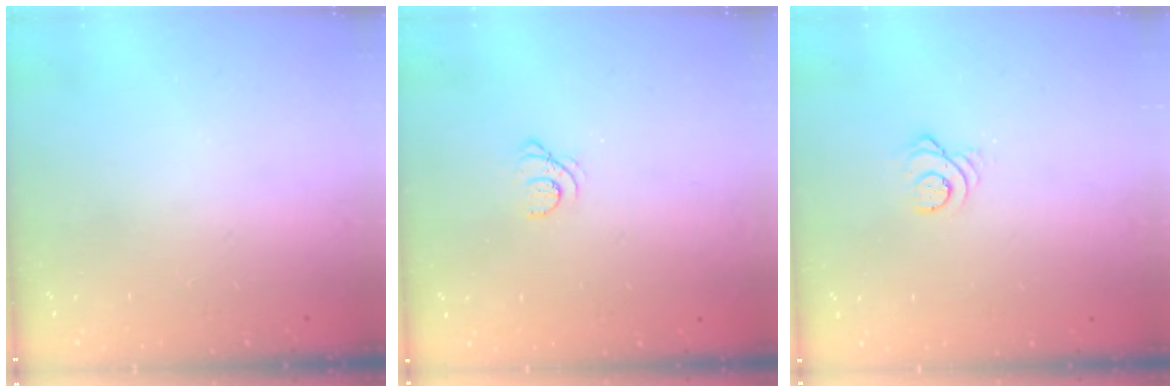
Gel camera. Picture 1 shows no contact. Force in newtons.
{"total": 1.7, "press": 1.7, "slide": 0.2}
{"total": 3.2, "press": 3.2, "slide": 0.3}